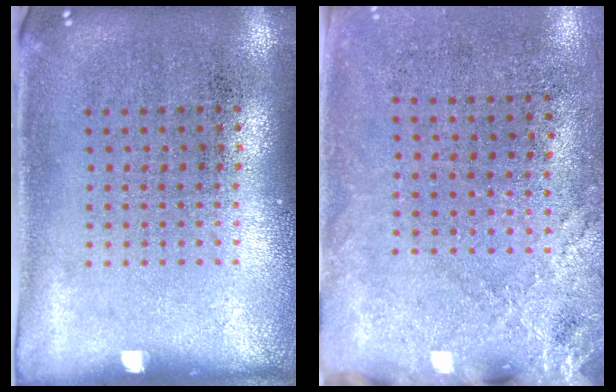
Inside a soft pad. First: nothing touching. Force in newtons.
{"total": 2.5, "press": 2.1, "slide": 1.4}